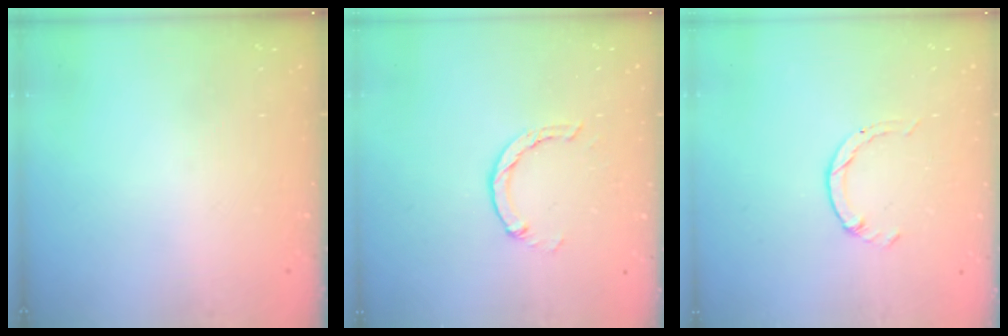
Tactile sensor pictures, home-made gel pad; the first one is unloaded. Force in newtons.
{"total": 2.9, "press": 2.9, "slide": 0.4}
{"total": 0.5, "press": 0.5, "slide": 0.1}